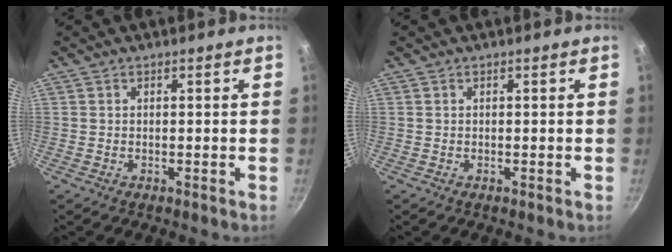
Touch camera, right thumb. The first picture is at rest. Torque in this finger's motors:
{"motor_torque": [-0.08, -0.01, -0.06, -0.27, 0.00]}